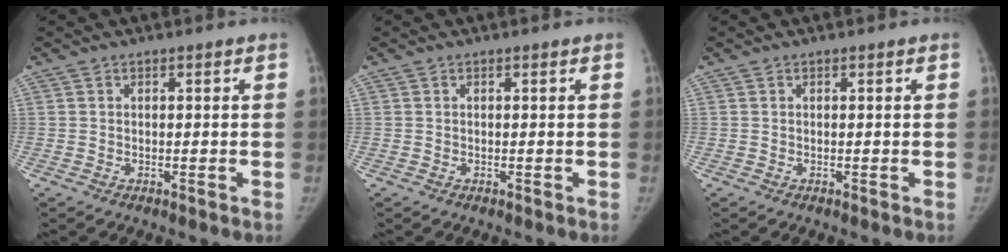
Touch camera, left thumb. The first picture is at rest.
{"total": 0.0}
{"total": 0.0}